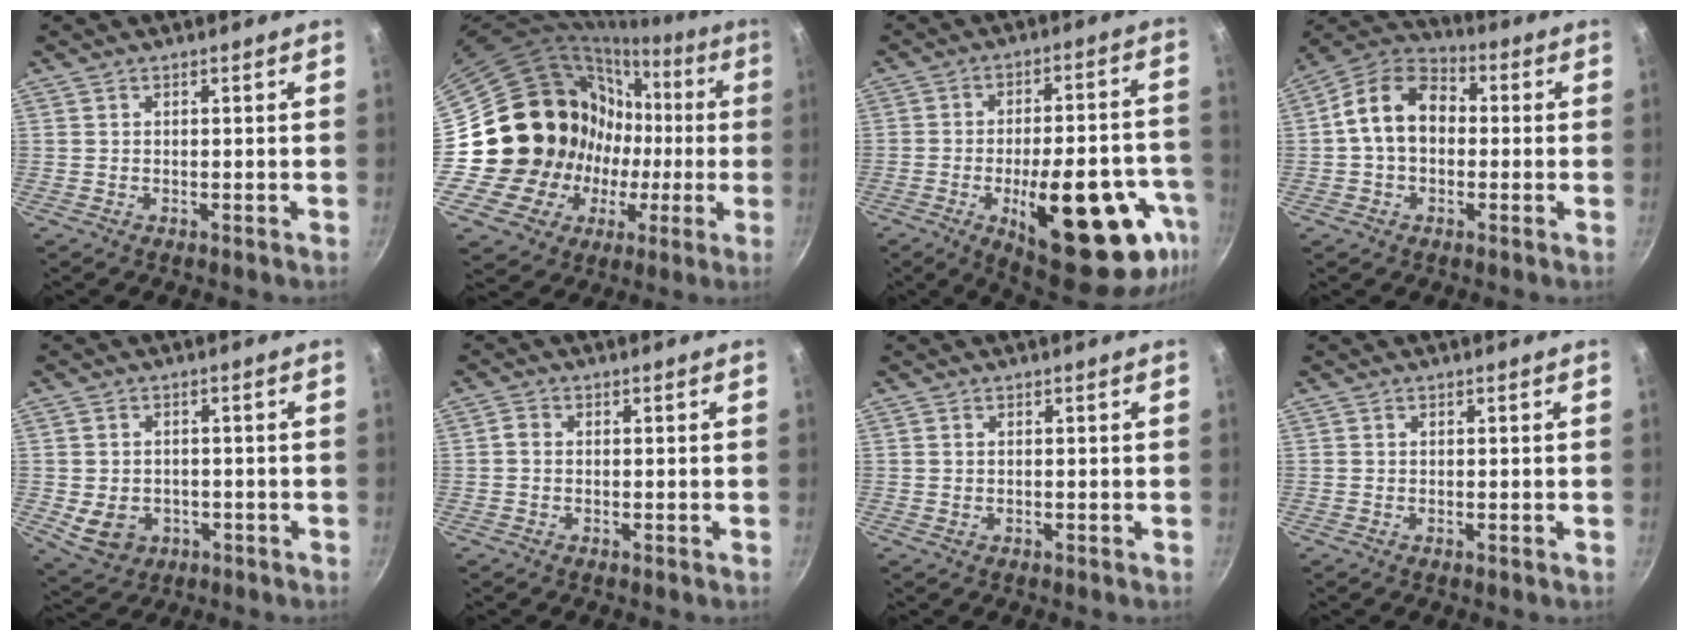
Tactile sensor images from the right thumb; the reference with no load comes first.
{"total": 19.5, "force": [-0.4, 18.0, 7.4], "torque": [-0.096, 0.041, 0.010]}
{"total": 26.3, "force": [-10.0, 10.4, 22.0], "torque": [-0.247, 0.024, -0.125]}
{"total": 11.9, "force": [0.5, 8.7, 8.1], "torque": [-0.109, 0.034, -0.010]}
{"total": 6.9, "force": [-1.7, 5.6, 3.7], "torque": [-0.047, 0.004, -0.011]}
{"total": 1.3, "force": [-0.2, 1.0, 0.8], "torque": [-0.019, 0.006, -0.004]}
{"total": 0.0}
{"total": 0.0}